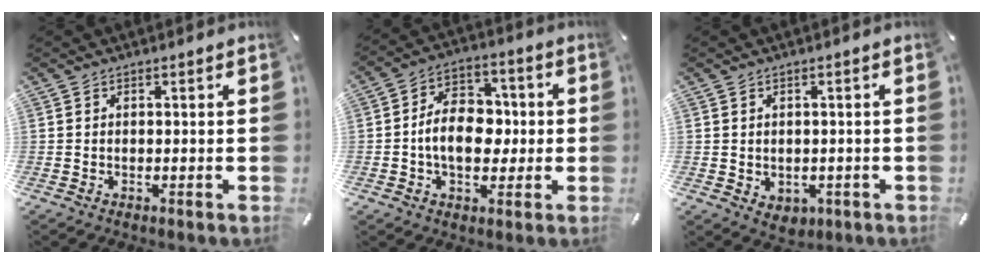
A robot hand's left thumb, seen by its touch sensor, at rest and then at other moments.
{"total": 12.0, "force": [-1.3, 8.6, 8.3], "torque": [-0.136, 0.013, -0.021]}
{"total": 2.8, "force": [0.0, 2.6, 0.8], "torque": [0.001, -0.001, 0.000]}